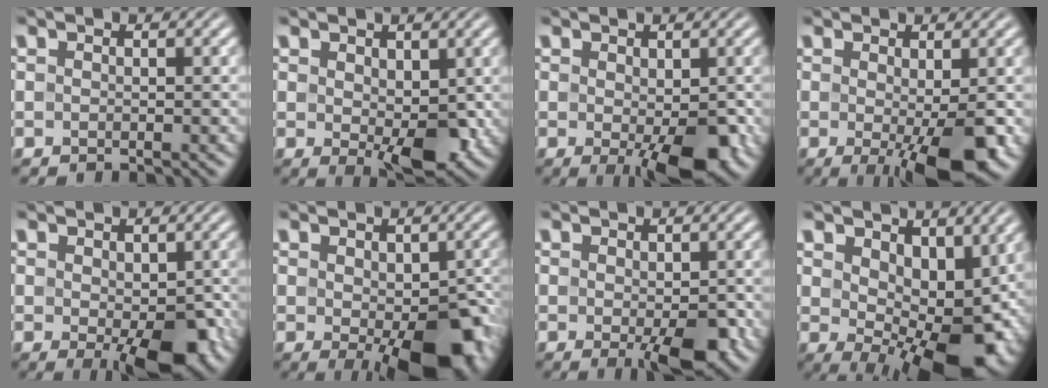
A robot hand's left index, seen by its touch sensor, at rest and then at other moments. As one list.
[{"total": 5.6, "force": [0.1, 2.9, 4.8], "torque": [-0.078, -0.009, 0.008]}, {"total": 6.0, "force": [-1.6, 2.3, 5.3], "torque": [-0.084, -0.012, -0.024]}, {"total": 6.4, "force": [-1.4, 1.5, 6.1], "torque": [-0.094, -0.016, -0.020]}, {"total": 6.4, "force": [-1.8, 3.0, 5.3], "torque": [-0.081, -0.013, -0.022]}, {"total": 9.4, "force": [-3.0, 4.4, 7.7], "torque": [-0.110, -0.022, -0.032]}, {"total": 4.5, "force": [-1.4, 1.5, 3.9], "torque": [-0.059, -0.010, -0.019]}, {"total": 10.3, "force": [1.1, 5.7, 8.5], "torque": [-0.118, -0.021, 0.028]}]